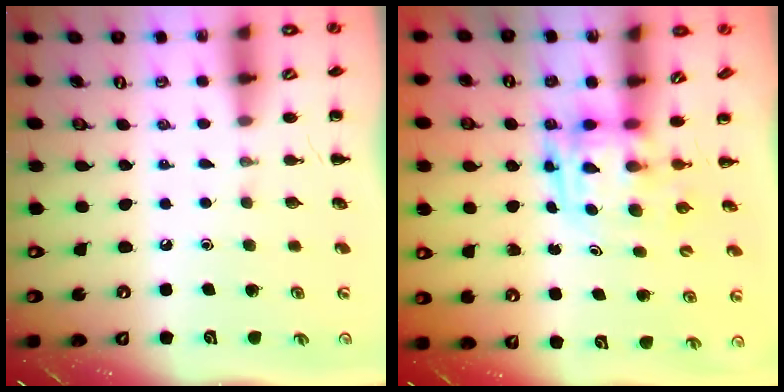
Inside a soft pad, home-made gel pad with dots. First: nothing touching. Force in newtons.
{"total": 3.7, "press": 3.6, "slide": 0.7}